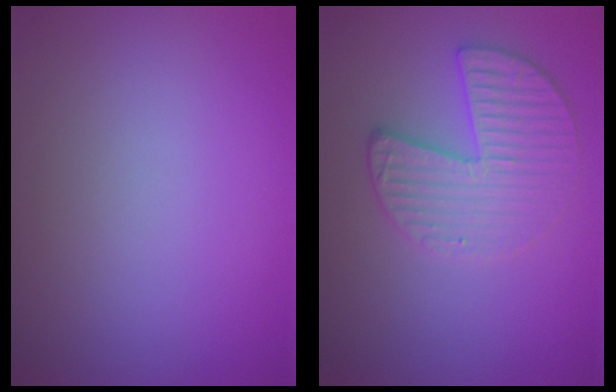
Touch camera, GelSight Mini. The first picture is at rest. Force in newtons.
{"total": 3.6, "press": 3.6, "slide": 0.1}